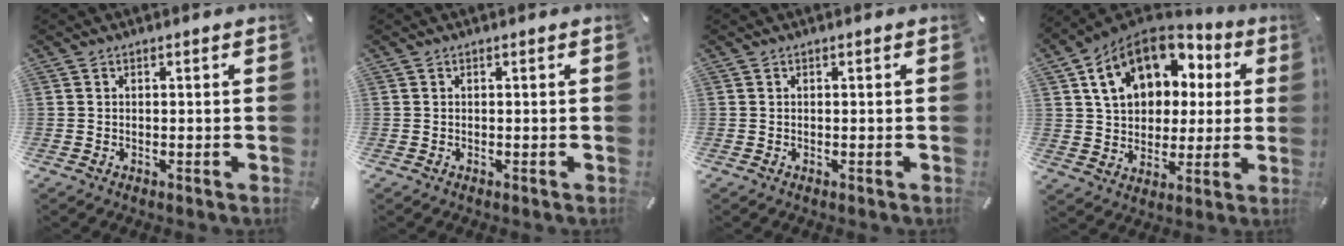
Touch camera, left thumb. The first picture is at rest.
{"total": 0.0}
{"total": 0.0}
{"total": 16.4, "force": [7.0, 11.9, 8.9], "torque": [-0.164, -0.016, 0.129]}